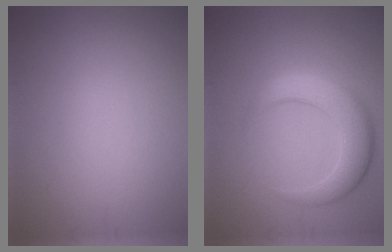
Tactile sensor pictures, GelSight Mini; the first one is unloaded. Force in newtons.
{"total": 5.7, "press": 5.6, "slide": 0.2}